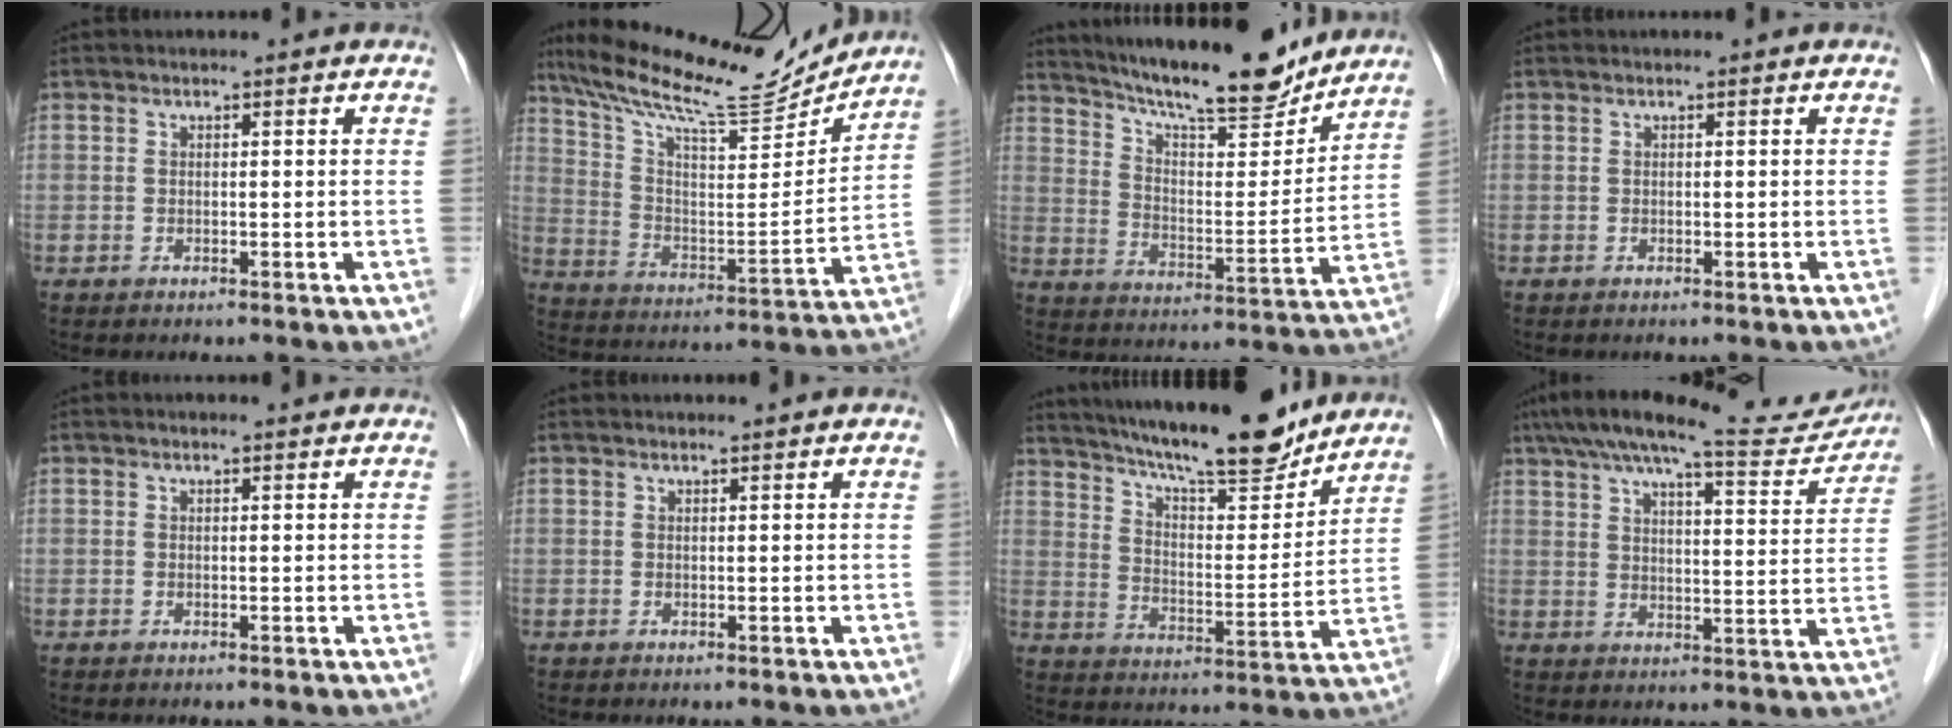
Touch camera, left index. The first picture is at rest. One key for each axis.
{"total": 20.5, "fx": 18.6, "fy": 2.4, "fz": 8.2, "tx": -0.151, "ty": -0.019, "tz": 0.294}
{"total": 18.2, "fx": 16.3, "fy": 2.4, "fz": 7.7, "tx": -0.130, "ty": -0.010, "tz": 0.249}
{"total": 0.0}
{"total": 0.9, "fx": 0.8, "fy": 0.1, "fz": 0.4, "tx": -0.009, "ty": 0.010, "tz": 0.012}
{"total": 0.9, "fx": 0.8, "fy": 0.0, "fz": 0.3, "tx": -0.006, "ty": 0.006, "tz": 0.015}
{"total": 18.4, "fx": 16.2, "fy": 2.4, "fz": 8.3, "tx": -0.135, "ty": -0.008, "tz": 0.246}
{"total": 18.6, "fx": 16.9, "fy": 2.6, "fz": 7.4, "tx": -0.116, "ty": 0.006, "tz": 0.224}